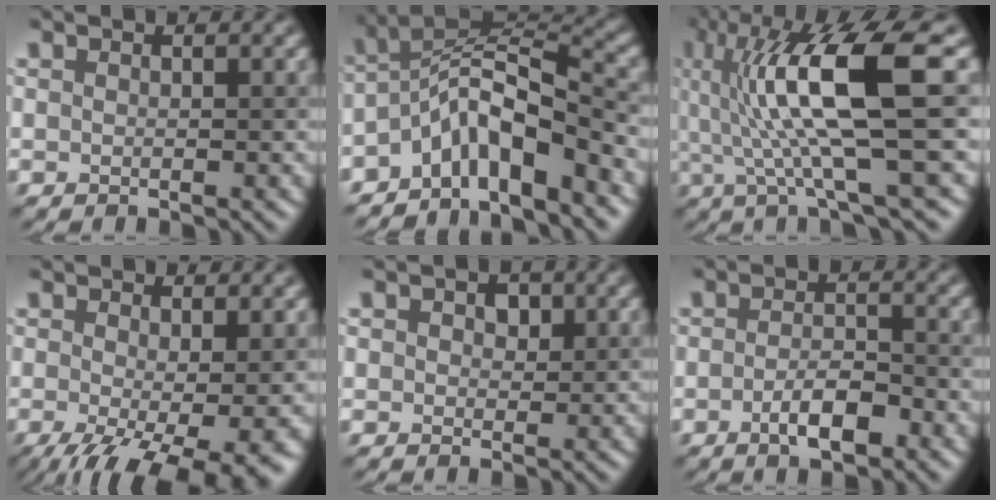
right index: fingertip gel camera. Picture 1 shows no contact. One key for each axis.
{"total": 6.5, "fx": -3.8, "fy": 2.2, "fz": 4.9, "tx": -0.077, "ty": 0.013, "tz": -0.075}
{"total": 11.2, "fx": 1.9, "fy": 2.2, "fz": 10.9, "tx": -0.191, "ty": 0.007, "tz": 0.041}
{"total": 8.5, "fx": -3.2, "fy": 2.6, "fz": 7.5, "tx": -0.125, "ty": -0.028, "tz": -0.039}
{"total": 1.5, "fx": 0.7, "fy": 1.2, "fz": 0.4, "tx": -0.007, "ty": 0.000, "tz": 0.008}
{"total": 2.8, "fx": -1.5, "fy": 0.8, "fz": 2.2, "tx": -0.050, "ty": 0.000, "tz": -0.024}